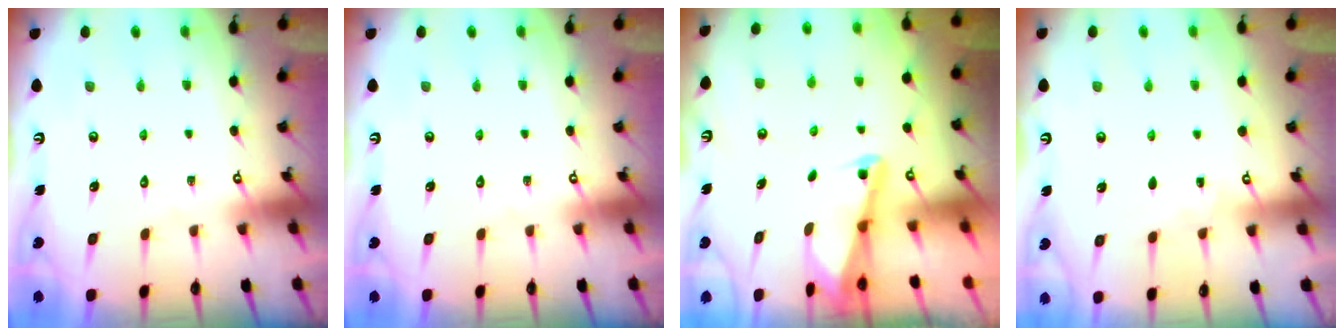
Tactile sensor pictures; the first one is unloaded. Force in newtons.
{"total": 0.0}
{"total": 2.1, "press": 2.1, "slide": 0.4}
{"total": 3.7, "press": 3.6, "slide": 0.5}